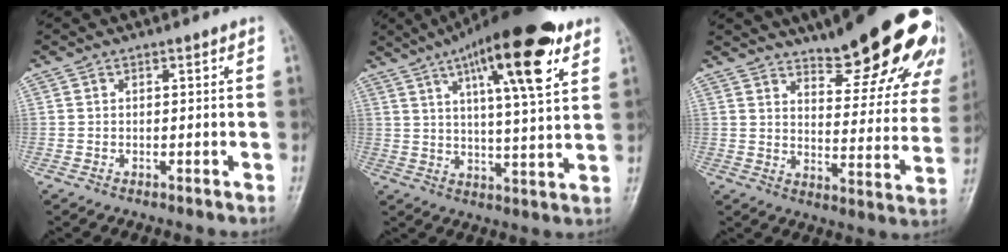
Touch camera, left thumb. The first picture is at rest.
{"total": 19.3, "force": [9.7, 4.4, 16.1], "torque": [-0.230, -0.023, 0.147]}
{"total": 23.9, "force": [17.4, 6.8, 14.9], "torque": [-0.151, -0.093, 0.220]}